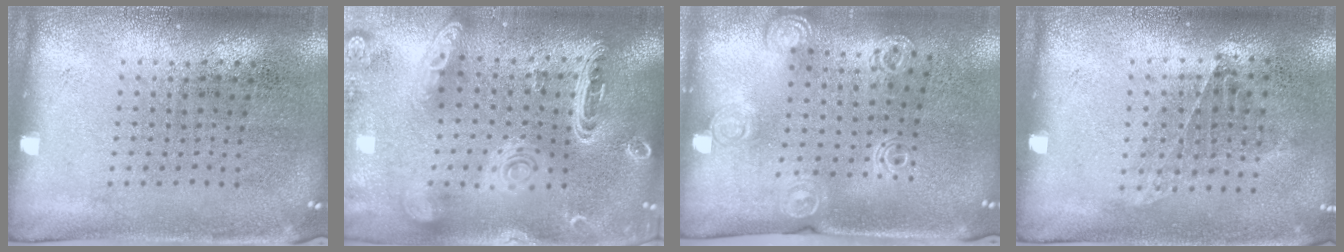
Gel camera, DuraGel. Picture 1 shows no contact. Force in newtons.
{"total": 2.5, "press": 2.3, "slide": 1.2}
{"total": 1.3, "press": 1.3, "slide": 0.3}
{"total": 0.9, "press": 0.8, "slide": 0.5}